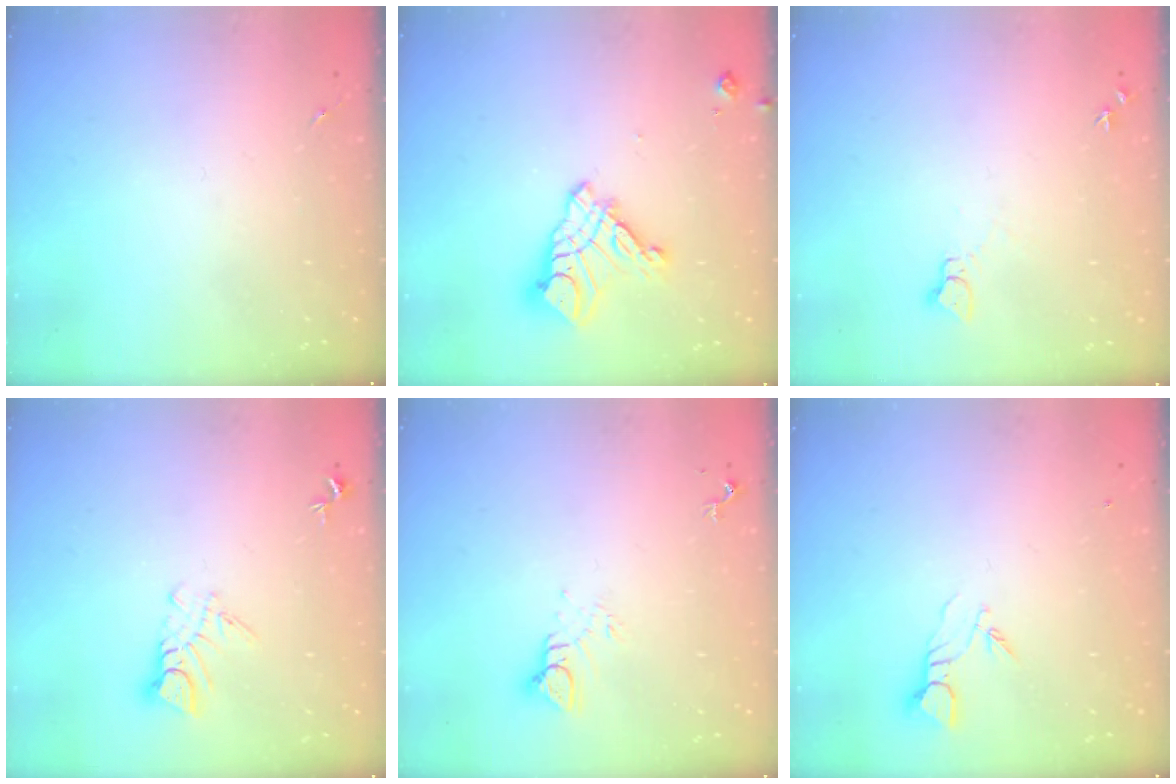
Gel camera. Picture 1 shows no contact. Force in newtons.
{"total": 13.1, "press": 13.0, "slide": 1.3}
{"total": 3.8, "press": 3.8, "slide": 0.4}
{"total": 5.9, "press": 5.9, "slide": 0.5}
{"total": 5.6, "press": 5.6, "slide": 0.0}
{"total": 3.8, "press": 3.8, "slide": 0.3}